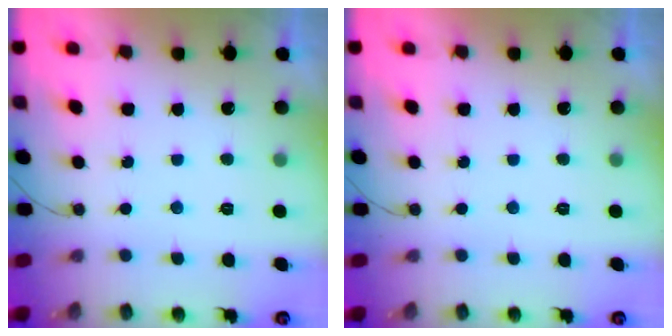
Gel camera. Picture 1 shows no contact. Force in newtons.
{"total": 0.0}